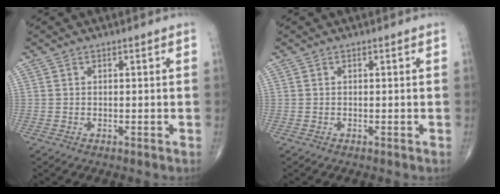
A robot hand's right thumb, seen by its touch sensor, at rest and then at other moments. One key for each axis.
{"total": 0.0}